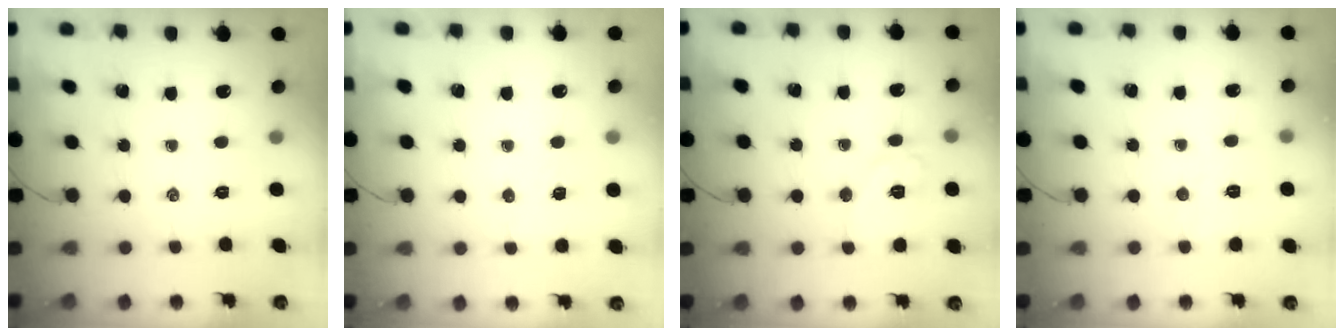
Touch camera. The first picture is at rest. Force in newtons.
{"total": 3.5, "press": 3.4, "slide": 0.9}
{"total": 8.8, "press": 8.7, "slide": 0.5}
{"total": 3.8, "press": 3.7, "slide": 1.0}